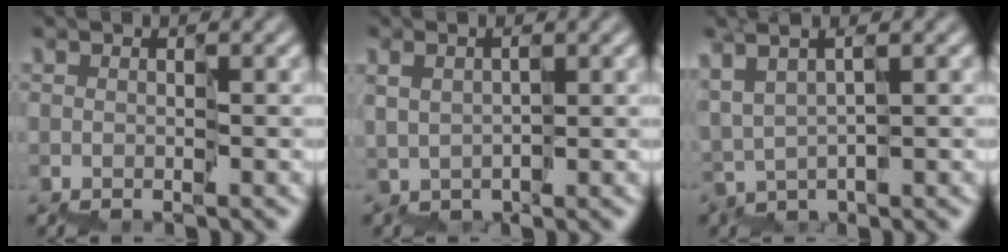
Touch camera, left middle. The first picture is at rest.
{"total": 0.6, "force": [0.5, 0.1, -0.3], "torque": [-0.002, 0.008, 0.011]}
{"total": 2.5, "force": [1.9, 0.4, 1.5], "torque": [-0.051, 0.009, 0.043]}